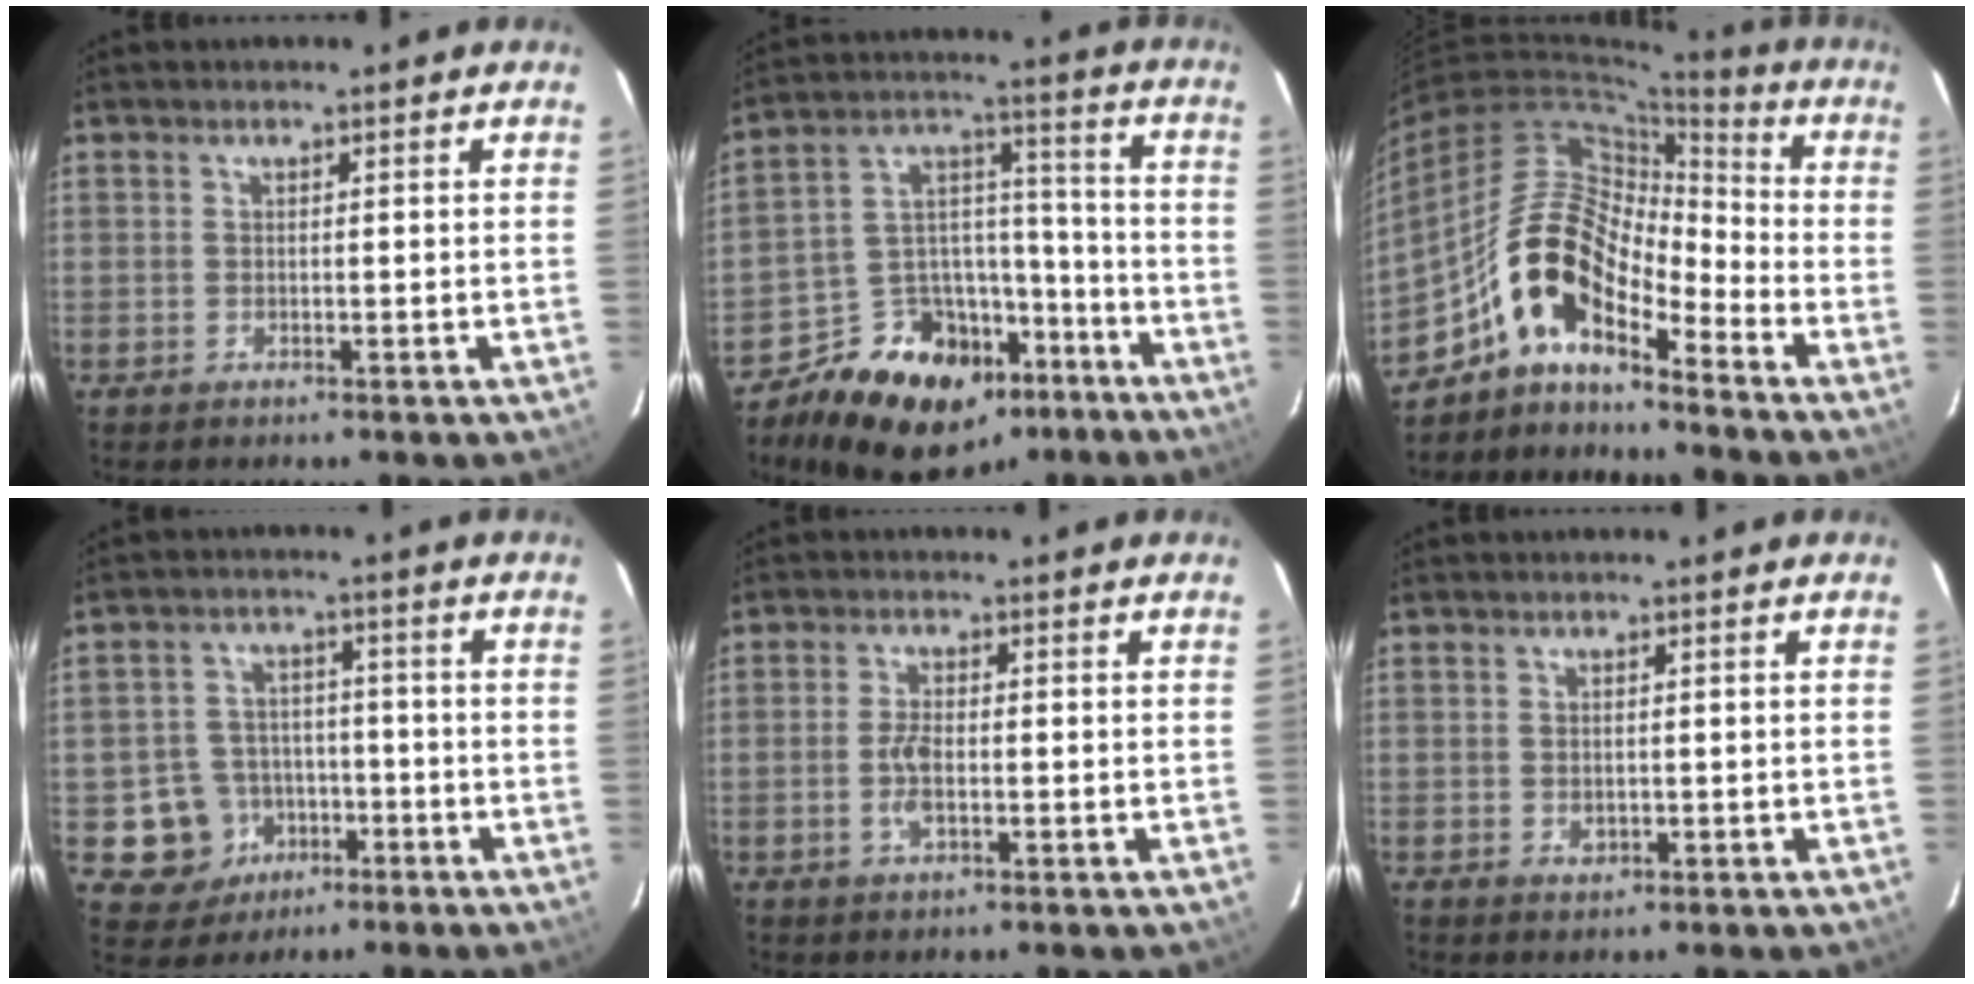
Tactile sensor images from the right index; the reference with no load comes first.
{"total": 17.7, "force": [-11.5, 11.5, 6.9], "torque": [-0.138, 0.064, -0.159]}
{"total": 12.8, "force": [-8.7, 4.6, 8.2], "torque": [-0.149, 0.023, -0.179]}
{"total": 9.0, "force": [-3.5, 8.3, 1.1], "torque": [-0.042, 0.030, -0.039]}
{"total": 3.9, "force": [-1.0, 1.7, 3.4], "torque": [-0.072, -0.001, -0.017]}
{"total": 1.5, "force": [-0.2, 1.1, 1.0], "torque": [-0.016, 0.001, 0.000]}